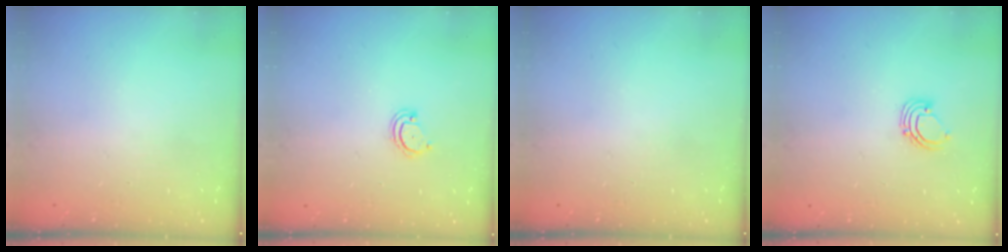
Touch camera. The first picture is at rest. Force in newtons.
{"total": 2.5, "press": 2.5, "slide": 0.2}
{"total": 0.0}
{"total": 2.6, "press": 2.6, "slide": 0.2}